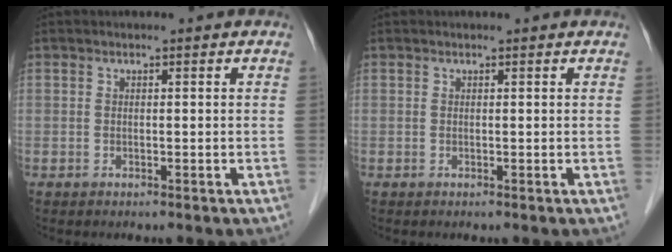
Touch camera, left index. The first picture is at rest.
{"total": 1.2, "force": [1.1, 0.1, 0.2], "torque": [-0.011, 0.007, 0.013]}